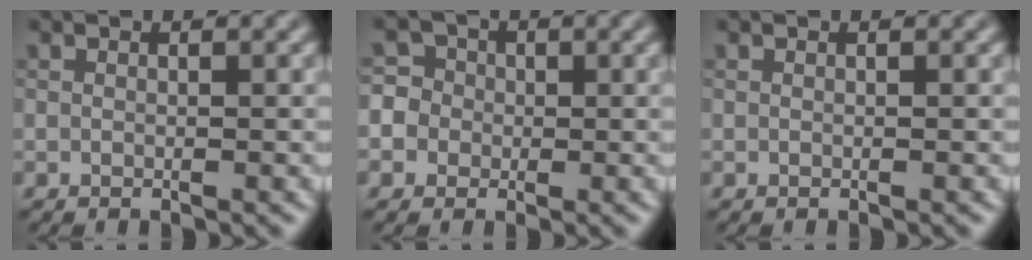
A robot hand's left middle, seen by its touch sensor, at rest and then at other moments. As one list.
[{"total": 6.7, "force": [-1.0, 6.4, 1.8], "torque": [-0.033, 0.022, -0.048]}, {"total": 0.0}]